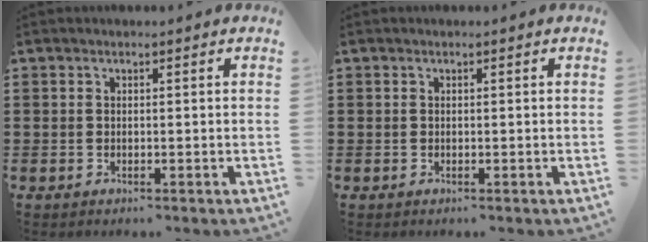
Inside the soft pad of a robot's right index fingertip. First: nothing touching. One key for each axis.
{"total": 0.0}